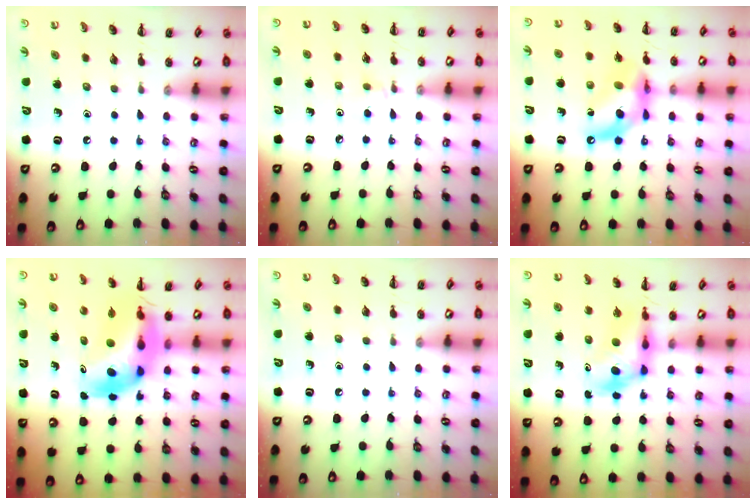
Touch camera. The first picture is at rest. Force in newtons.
{"total": 2.2, "press": 2.0, "slide": 0.8}
{"total": 12.7, "press": 12.3, "slide": 3.2}
{"total": 11.2, "press": 10.6, "slide": 3.6}
{"total": 0.0}
{"total": 4.9, "press": 4.8, "slide": 1.1}